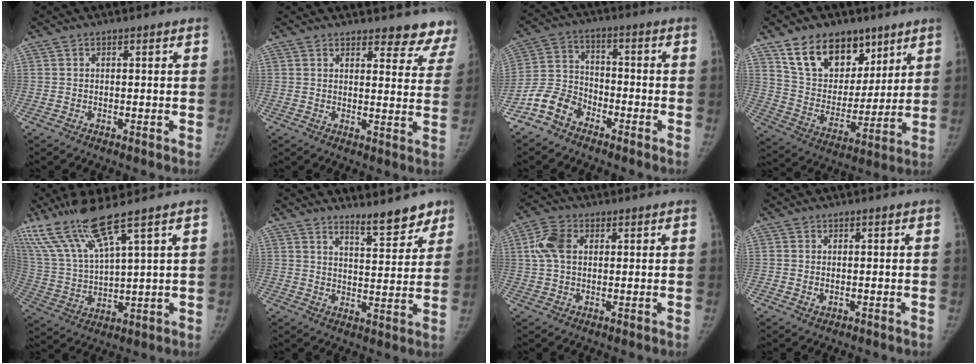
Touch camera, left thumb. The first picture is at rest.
{"total": 10.4, "force": [9.7, 3.1, 1.9], "torque": [0.028, -0.063, 0.084]}
{"total": 8.1, "force": [-5.6, 5.2, 2.5], "torque": [-0.044, 0.041, -0.123]}
{"total": 18.0, "force": [11.1, 11.5, 8.2], "torque": [-0.089, -0.053, 0.200]}
{"total": 13.4, "force": [9.4, 1.1, 9.5], "torque": [-0.211, -0.042, 0.201]}
{"total": 8.3, "force": [6.9, 2.4, 4.0], "torque": [-0.028, -0.053, 0.104]}
{"total": 6.5, "force": [1.5, 4.3, 4.6], "torque": [-0.099, 0.013, 0.028]}
{"total": 1.3, "force": [-0.2, 1.0, 0.8], "torque": [-0.013, 0.000, -0.002]}